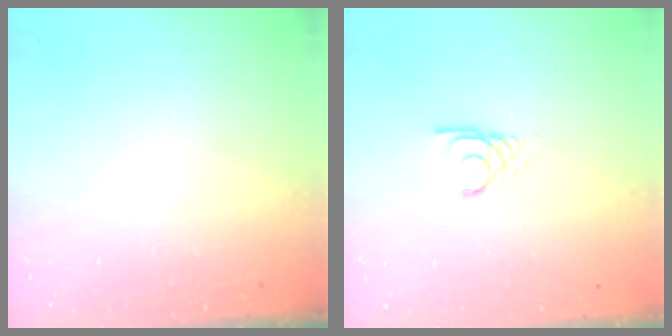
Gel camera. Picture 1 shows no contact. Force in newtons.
{"total": 2.4, "press": 2.4, "slide": 0.3}